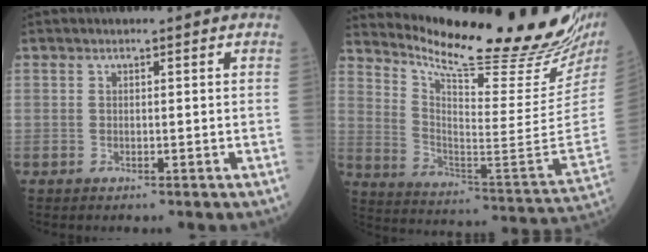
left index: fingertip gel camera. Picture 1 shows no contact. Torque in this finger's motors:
{"motor_torque": [1.02, -1.12, 0.26, 0.08]}